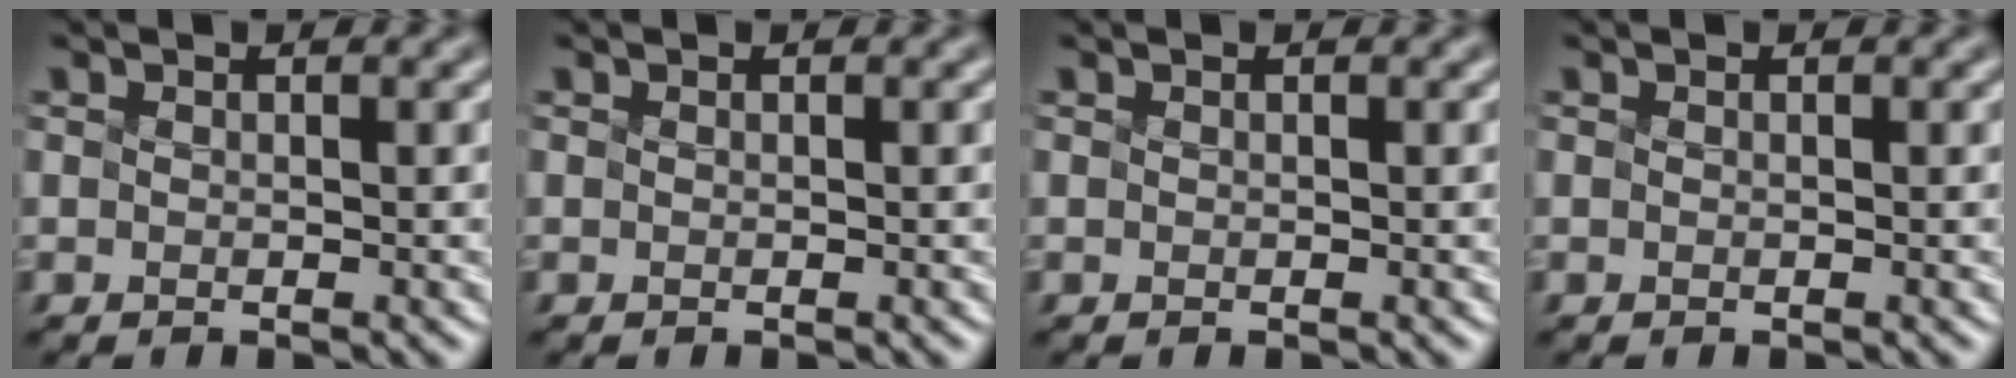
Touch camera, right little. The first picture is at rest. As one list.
[{"total": 0.0}, {"total": 0.0}, {"total": 0.0}]